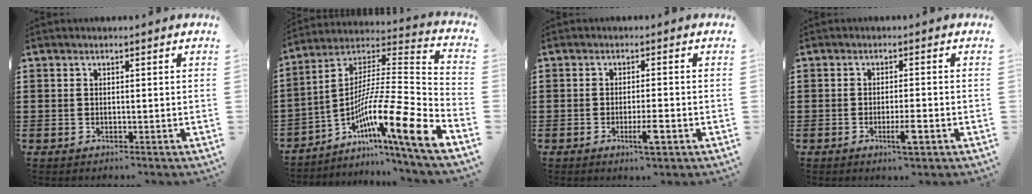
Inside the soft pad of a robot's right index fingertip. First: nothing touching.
{"total": 14.2, "force": [-7.0, 0.4, 12.4], "torque": [-0.205, -0.029, -0.135]}
{"total": 3.8, "force": [-1.8, 0.3, 3.3], "torque": [-0.059, -0.011, -0.030]}
{"total": 3.6, "force": [-1.6, 0.3, 3.2], "torque": [-0.058, -0.010, -0.029]}